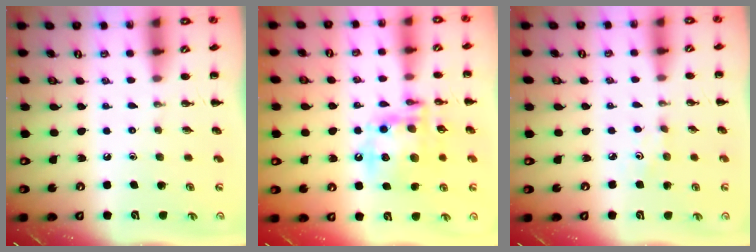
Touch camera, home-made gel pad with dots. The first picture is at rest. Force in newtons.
{"total": 16.2, "press": 16.0, "slide": 3.0}
{"total": 1.5, "press": 1.4, "slide": 0.5}